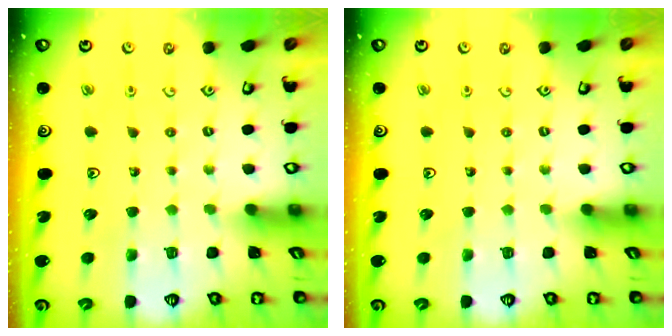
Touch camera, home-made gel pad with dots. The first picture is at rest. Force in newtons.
{"total": 0.0}